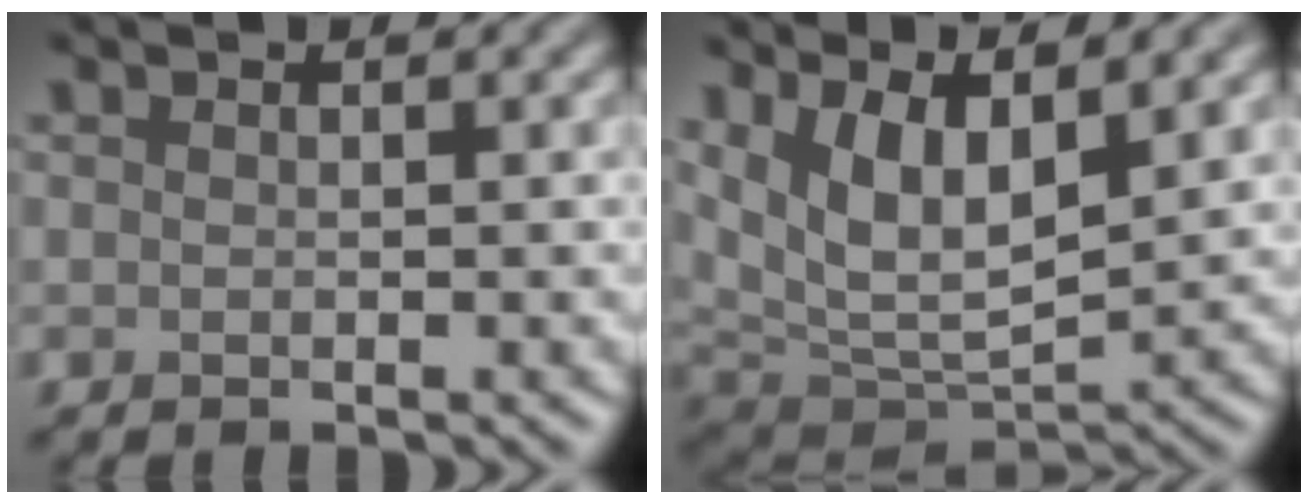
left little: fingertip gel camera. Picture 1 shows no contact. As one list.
[{"total": 7.9, "force": [3.2, 3.3, 6.5], "torque": [-0.130, -0.009, 0.062]}]